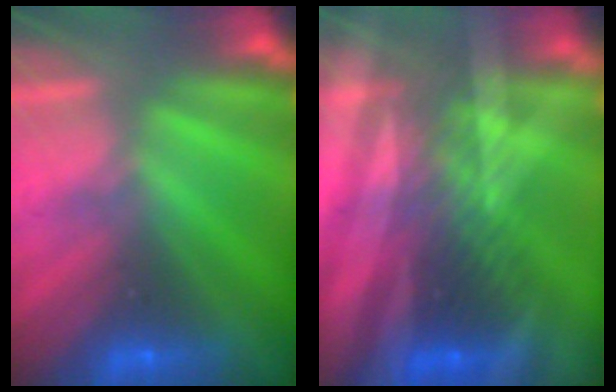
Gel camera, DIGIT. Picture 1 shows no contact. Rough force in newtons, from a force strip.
{"total": 3.1}